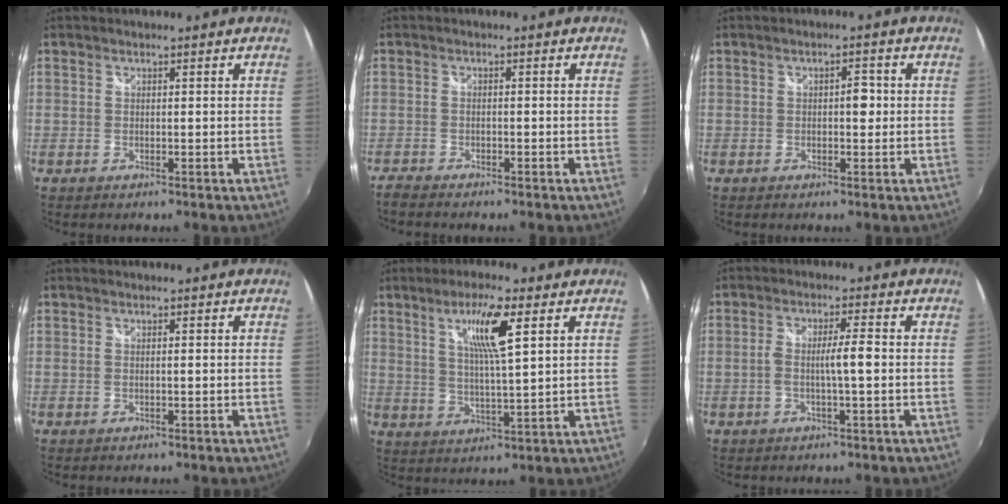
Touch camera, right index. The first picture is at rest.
{"total": 2.7, "force": [-2.6, 0.4, 0.6], "torque": [-0.025, -0.012, -0.051]}
{"total": 2.2, "force": [-0.1, 1.3, 1.8], "torque": [-0.026, 0.005, -0.002]}
{"total": 0.0}
{"total": 8.9, "force": [4.0, 0.8, 7.9], "torque": [-0.142, -0.001, 0.072]}
{"total": 4.3, "force": [-0.8, -0.1, 4.2], "torque": [-0.077, 0.002, -0.013]}